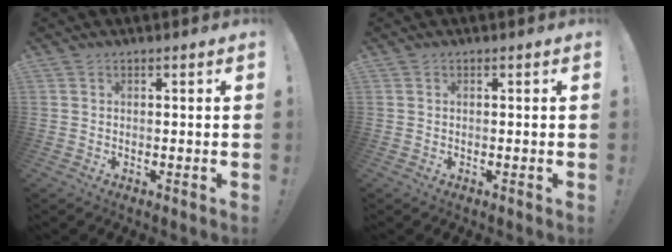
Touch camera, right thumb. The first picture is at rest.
{"total": 0.0}